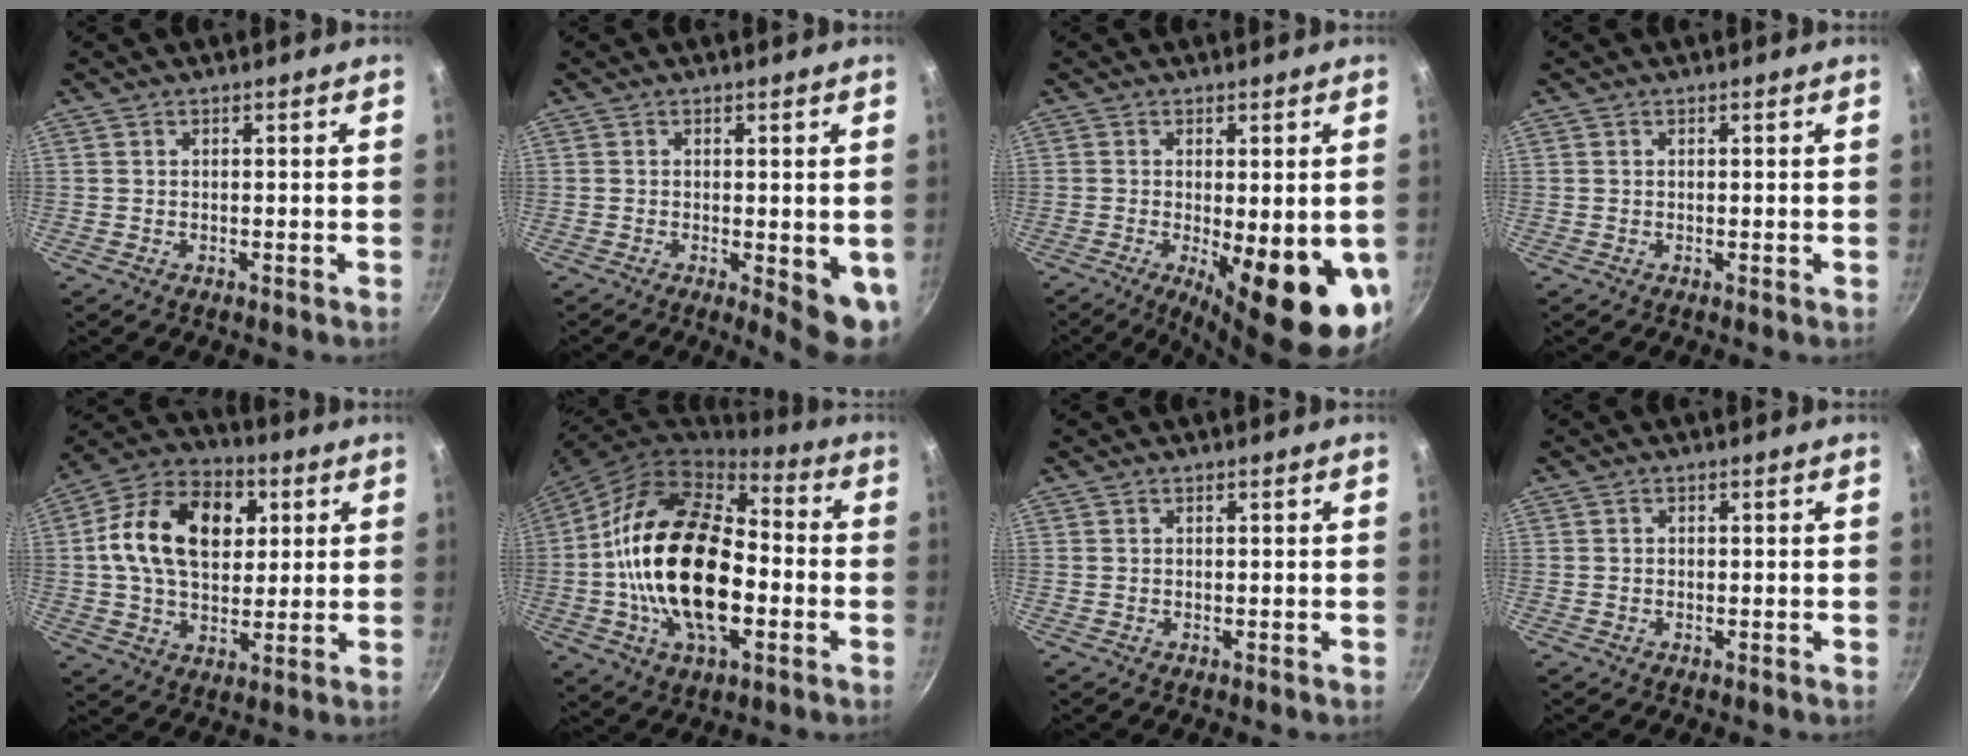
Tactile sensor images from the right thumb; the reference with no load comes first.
{"total": 7.1, "force": [-0.9, 2.3, 6.6], "torque": [-0.073, -0.010, -0.007]}
{"total": 16.8, "force": [-3.6, 5.2, 15.5], "torque": [-0.191, -0.022, -0.038]}
{"total": 0.0}
{"total": 18.8, "force": [4.0, 12.8, 13.2], "torque": [-0.194, 0.016, 0.053]}
{"total": 25.2, "force": [-3.2, 14.6, 20.2], "torque": [-0.355, 0.038, -0.061]}
{"total": 0.0}
{"total": 0.5, "force": [-0.2, 0.5, 0.2], "torque": [-0.003, 0.002, -0.004]}